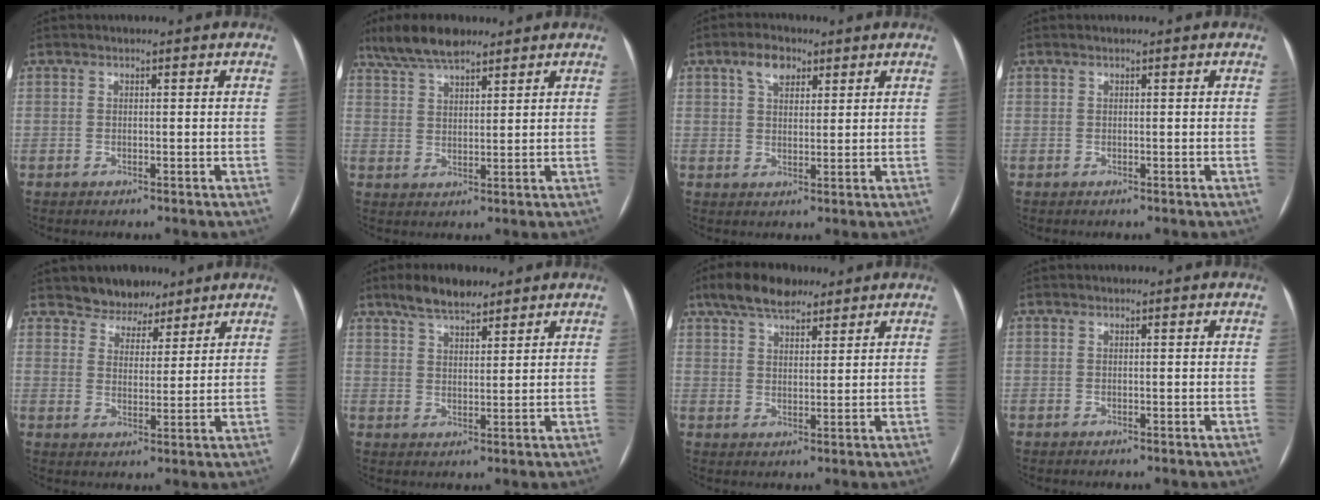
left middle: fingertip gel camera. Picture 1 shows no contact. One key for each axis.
{"total": 7.6, "fx": 6.1, "fy": 2.1, "fz": 4.1, "tx": -0.081, "ty": 0.016, "tz": 0.114}
{"total": 4.5, "fx": 2.6, "fy": 2.6, "fz": 2.7, "tx": -0.052, "ty": 0.015, "tz": 0.048}
{"total": 0.0}
{"total": 5.8, "fx": 4.8, "fy": 3.1, "fz": 0.6, "tx": -0.005, "ty": 0.005, "tz": 0.079}
{"total": 6.3, "fx": 5.0, "fy": 2.1, "fz": 3.2, "tx": -0.063, "ty": 0.011, "tz": 0.091}
{"total": 8.2, "fx": 6.1, "fy": 3.4, "fz": 4.3, "tx": -0.079, "ty": 0.020, "tz": 0.107}
{"total": 0.0}